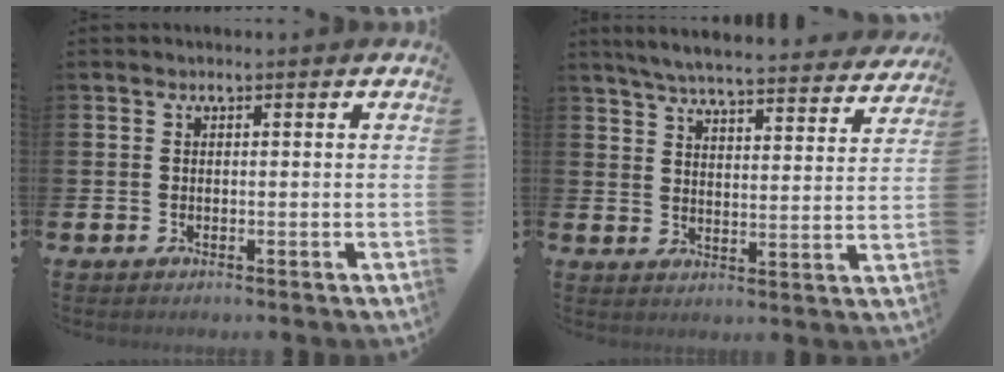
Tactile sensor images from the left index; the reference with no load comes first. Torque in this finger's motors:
{"motor_torque": [1.02, -1.12, 0.69, 0.21]}